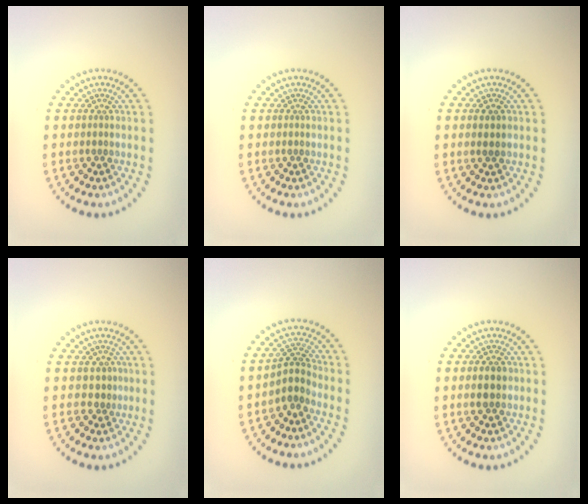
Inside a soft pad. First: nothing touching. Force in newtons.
{"total": 0.0}
{"total": 1.2, "press": 1.1, "slide": 0.4}
{"total": 1.4, "press": 1.3, "slide": 0.7}
{"total": 2.5, "press": 2.0, "slide": 1.5}
{"total": 2.2, "press": 2.2, "slide": 0.1}